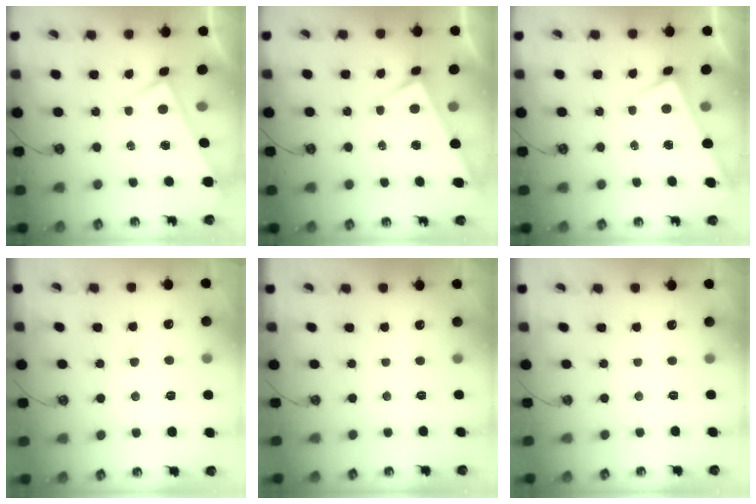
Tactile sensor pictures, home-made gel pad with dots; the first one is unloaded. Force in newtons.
{"total": 3.6, "press": 3.5, "slide": 0.5}
{"total": 1.7, "press": 1.7, "slide": 0.1}
{"total": 0.9, "press": 0.8, "slide": 0.4}
{"total": 0.0}
{"total": 0.0}